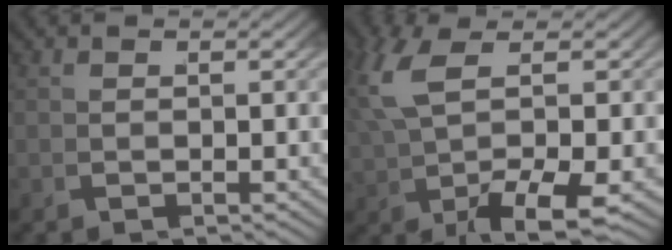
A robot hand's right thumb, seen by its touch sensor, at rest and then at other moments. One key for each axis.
{"total": 5.6, "fx": 0.2, "fy": 2.0, "fz": 5.2, "tx": -0.112, "ty": -0.006, "tz": 0.017}